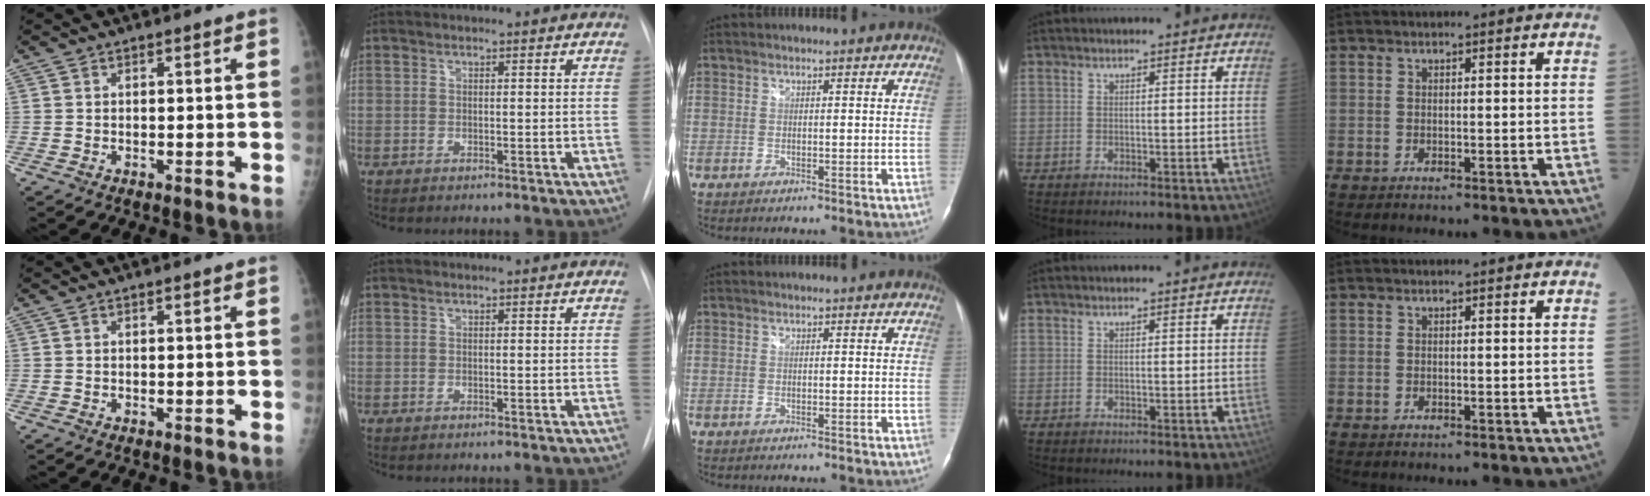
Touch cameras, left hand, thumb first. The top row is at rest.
{}